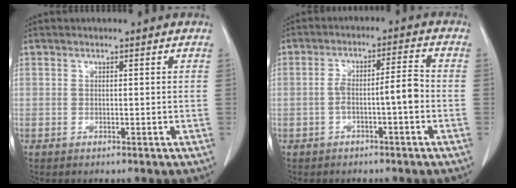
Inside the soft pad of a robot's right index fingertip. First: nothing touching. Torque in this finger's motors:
{"motor_torque": [0.61, -0.21, 0.40, 0.08]}